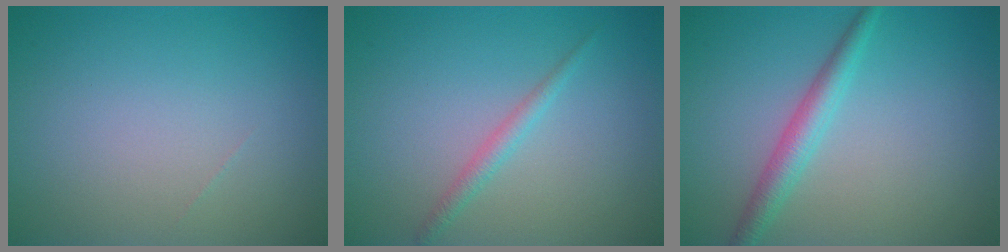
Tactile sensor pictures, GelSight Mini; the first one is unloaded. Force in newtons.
{"total": 1.3, "press": 1.3, "slide": 0.0}
{"total": 2.6, "press": 2.6, "slide": 0.0}